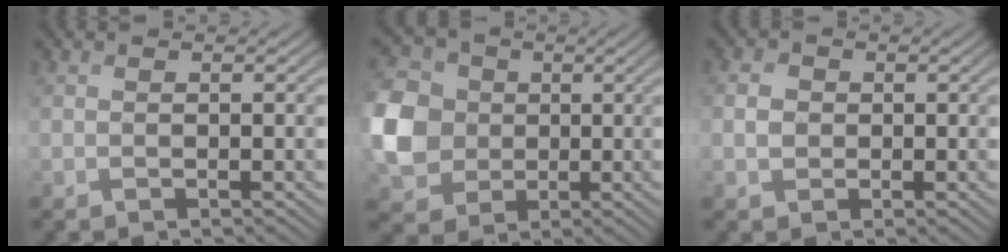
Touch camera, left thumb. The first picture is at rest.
{"total": 10.1, "force": [-0.6, 8.7, 5.1], "torque": [-0.156, 0.001, -0.029]}
{"total": 2.5, "force": [-0.4, 2.2, 1.1], "torque": [-0.026, 0.002, -0.017]}